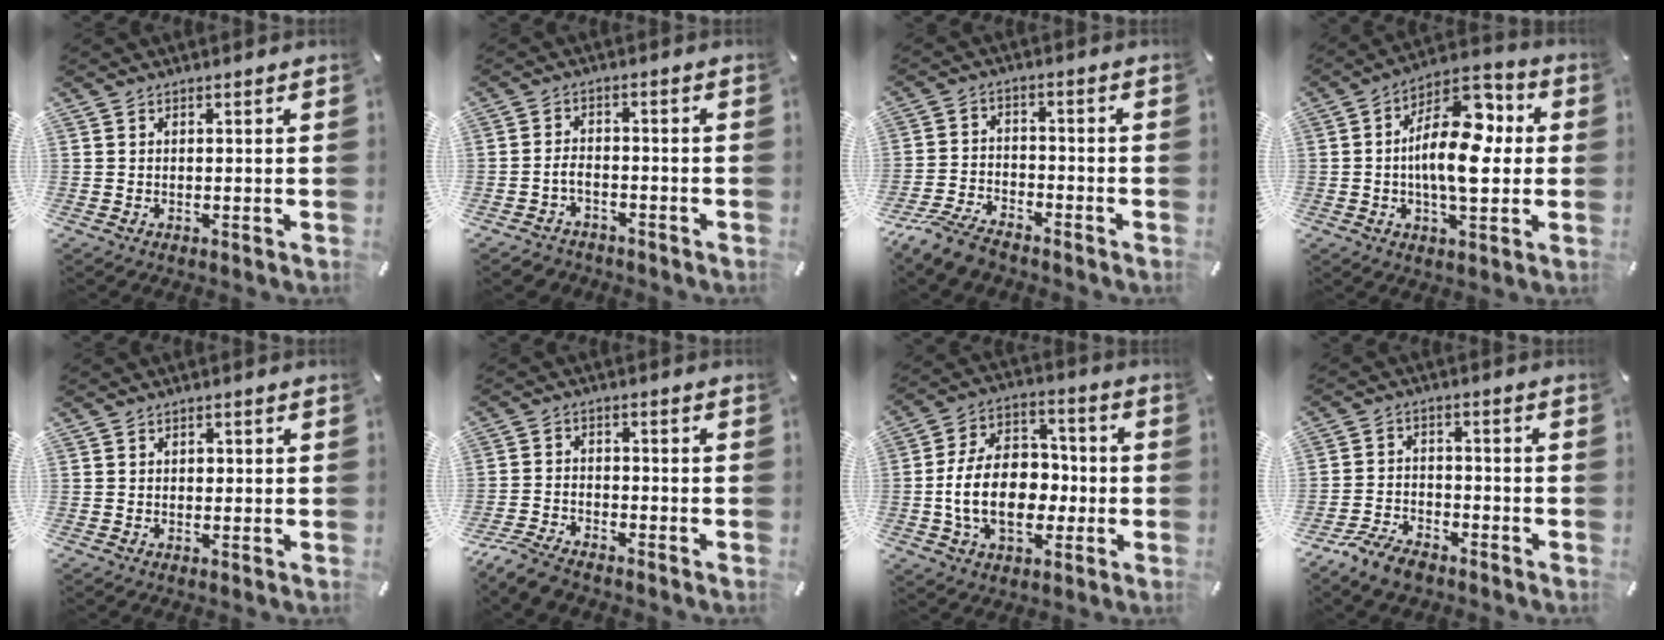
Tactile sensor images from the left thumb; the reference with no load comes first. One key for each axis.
{"total": 3.7, "fx": -2.0, "fy": 2.4, "fz": 1.9, "tx": -0.040, "ty": 0.012, "tz": -0.041}
{"total": 8.2, "fx": -7.1, "fy": 2.7, "fz": 3.0, "tx": -0.067, "ty": 0.029, "tz": -0.139}
{"total": 16.9, "fx": 1.0, "fy": 8.4, "fz": 14.6, "tx": -0.246, "ty": -0.007, "tz": 0.013}
{"total": 1.0, "fx": 0.0, "fy": 0.8, "fz": 0.5, "tx": -0.003, "ty": -0.001, "tz": -0.002}
{"total": 6.3, "fx": -5.6, "fy": 1.8, "fz": 2.3, "tx": -0.056, "ty": 0.017, "tz": -0.110}
{"total": 15.7, "fx": -2.9, "fy": 11.1, "fz": 10.8, "tx": -0.212, "ty": 0.016, "tz": -0.052}
{"total": 7.3, "fx": -5.8, "fy": 3.3, "fz": 2.8, "tx": -0.055, "ty": 0.031, "tz": -0.110}